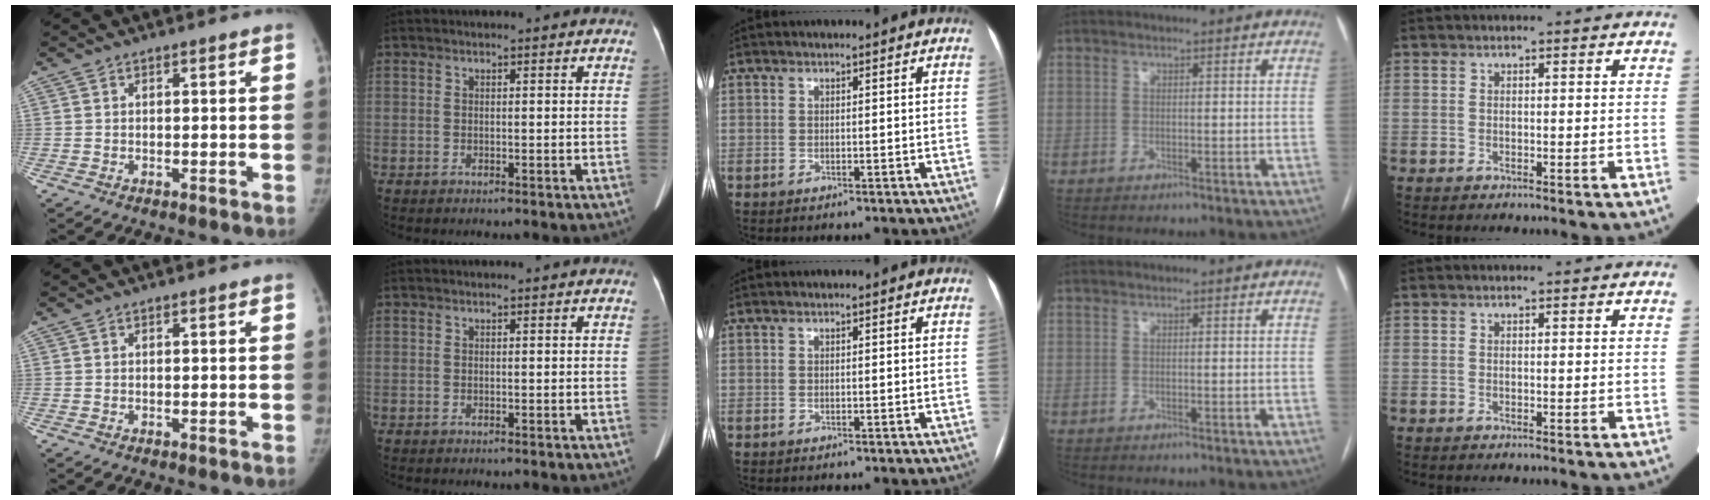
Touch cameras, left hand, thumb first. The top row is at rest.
{}